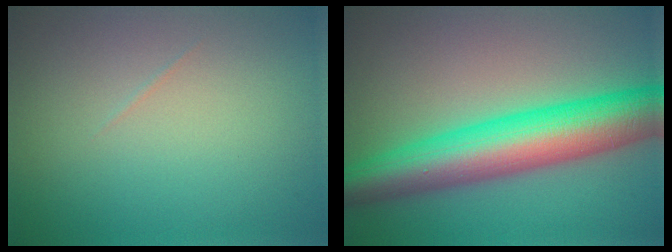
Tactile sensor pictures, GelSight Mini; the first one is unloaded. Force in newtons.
{"total": 9.6, "press": 9.6, "slide": 0.1}